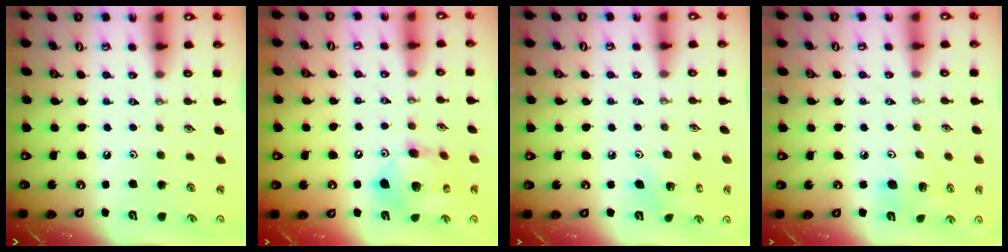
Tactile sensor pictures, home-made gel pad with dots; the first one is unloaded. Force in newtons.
{"total": 12.7, "press": 12.3, "slide": 3.0}
{"total": 3.7, "press": 3.6, "slide": 0.3}
{"total": 6.5, "press": 6.4, "slide": 1.2}